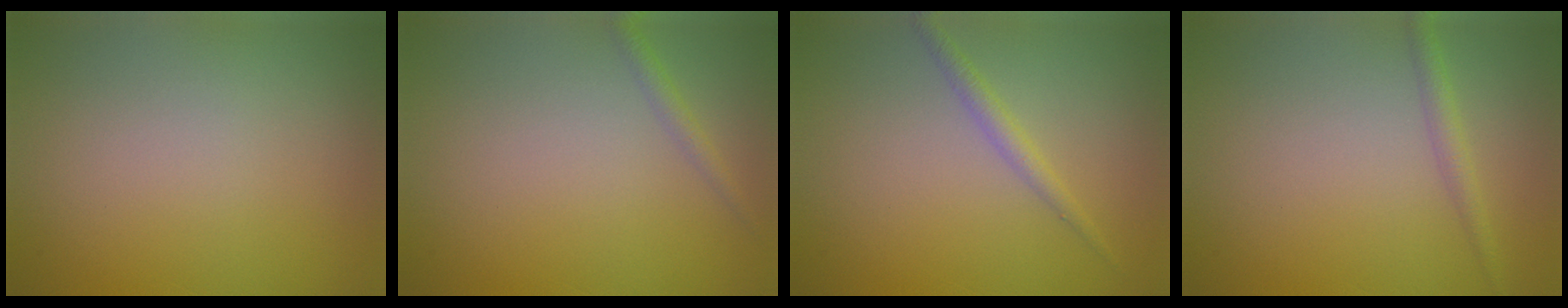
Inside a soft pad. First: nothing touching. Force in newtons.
{"total": 1.2, "press": 1.2, "slide": 0.1}
{"total": 1.6, "press": 1.6, "slide": 0.1}
{"total": 1.6, "press": 1.5, "slide": 0.2}